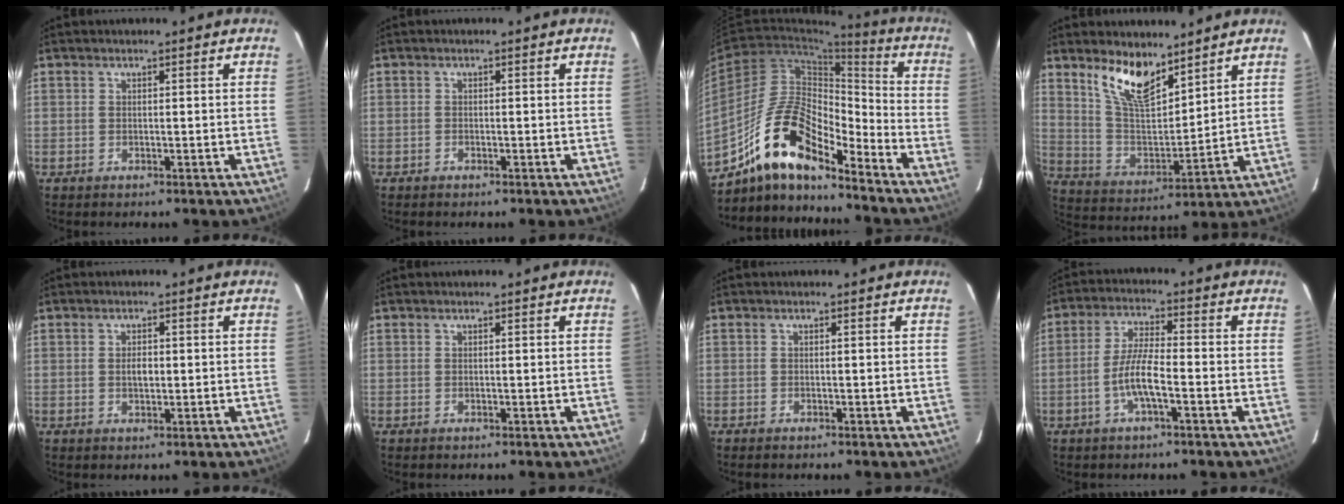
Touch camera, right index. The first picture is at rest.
{"total": 0.7, "force": [-0.5, 0.4, 0.0], "torque": [-0.002, 0.004, -0.010]}
{"total": 15.7, "force": [-11.7, 5.0, 9.3], "torque": [-0.171, 0.012, -0.224]}
{"total": 11.8, "force": [8.4, 4.3, 7.0], "torque": [-0.134, -0.001, 0.168]}
{"total": 2.1, "force": [0.0, 1.2, 1.7], "torque": [-0.029, 0.003, 0.000]}
{"total": 0.0}
{"total": 0.7, "force": [-0.6, 0.2, 0.2], "torque": [-0.006, -0.002, -0.012]}
{"total": 6.5, "force": [-2.7, 1.1, 5.8], "torque": [-0.121, 0.004, -0.052]}